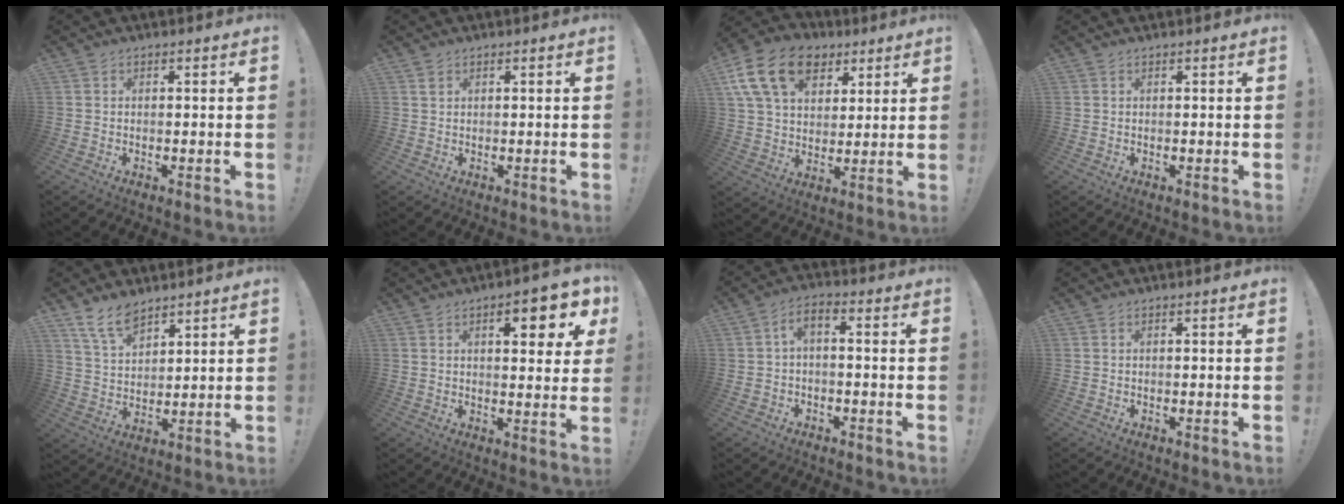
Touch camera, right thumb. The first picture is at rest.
{"total": 0.9, "force": [0.7, 0.6, 0.3], "torque": [-0.001, -0.002, 0.013]}
{"total": 19.1, "force": [8.9, 13.1, 10.8], "torque": [-0.173, -0.034, 0.166]}
{"total": 0.0}
{"total": 9.4, "force": [7.4, 4.2, 4.1], "torque": [-0.080, -0.041, 0.142]}
{"total": 8.9, "force": [3.8, 2.6, 7.6], "torque": [-0.097, -0.014, 0.056]}
{"total": 3.7, "force": [-1.2, 1.4, 3.2], "torque": [-0.066, 0.000, -0.024]}
{"total": 0.0}